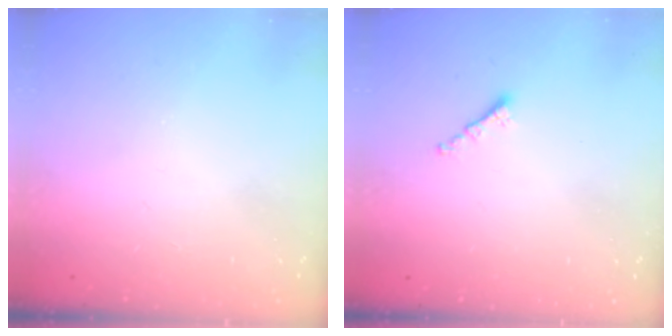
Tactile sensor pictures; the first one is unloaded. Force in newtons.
{"total": 1.2, "press": 1.1, "slide": 0.5}